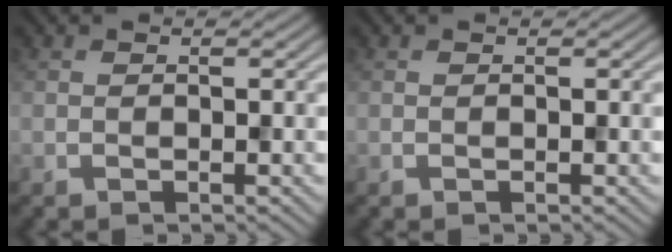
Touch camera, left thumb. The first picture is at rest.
{"total": 0.0}